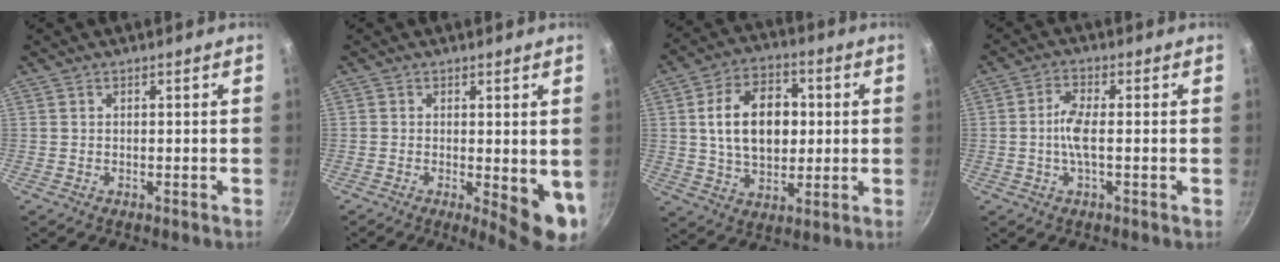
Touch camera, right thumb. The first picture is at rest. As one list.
[{"total": 8.3, "force": [-0.8, 2.9, 7.8], "torque": [-0.088, -0.014, -0.006]}, {"total": 15.2, "force": [1.7, 10.3, 11.0], "torque": [-0.149, 0.009, 0.027]}, {"total": 4.7, "force": [-0.5, 1.2, 4.5], "torque": [-0.103, 0.010, -0.018]}]